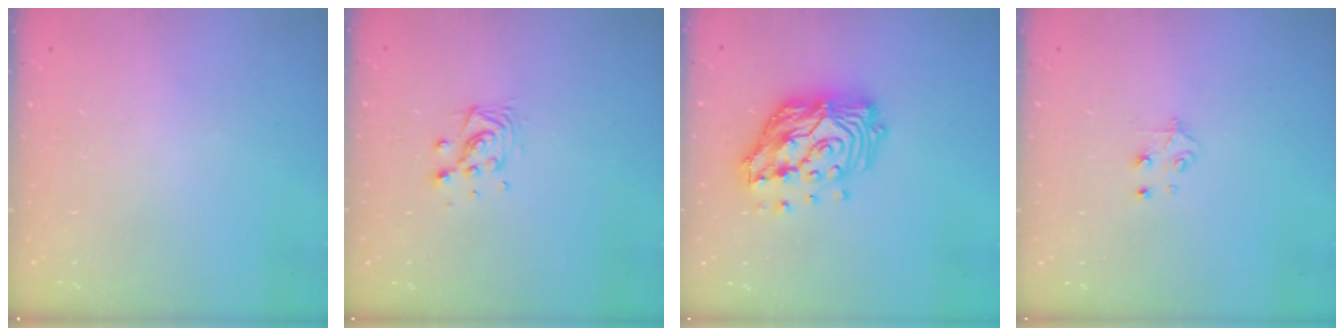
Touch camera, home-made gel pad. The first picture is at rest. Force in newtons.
{"total": 7.8, "press": 7.8, "slide": 0.3}
{"total": 17.9, "press": 17.8, "slide": 1.7}
{"total": 4.4, "press": 4.4, "slide": 0.4}